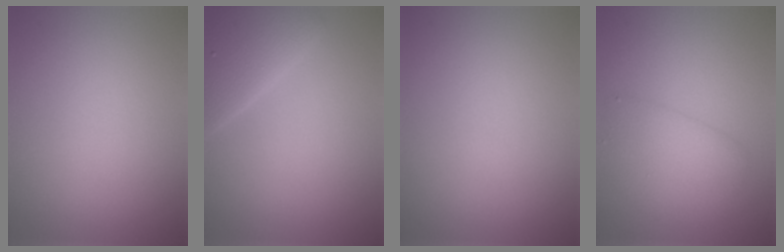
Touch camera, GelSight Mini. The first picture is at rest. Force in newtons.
{"total": 4.2, "press": 4.2, "slide": 0.2}
{"total": 0.0}
{"total": 3.0, "press": 3.0, "slide": 0.1}